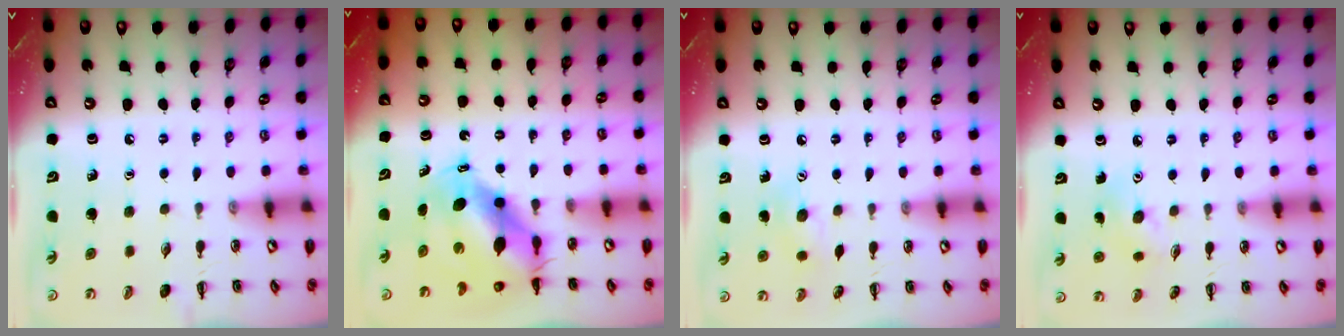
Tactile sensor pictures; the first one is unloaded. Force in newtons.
{"total": 9.2, "press": 9.0, "slide": 2.2}
{"total": 7.0, "press": 6.9, "slide": 1.4}
{"total": 3.3, "press": 3.2, "slide": 0.9}